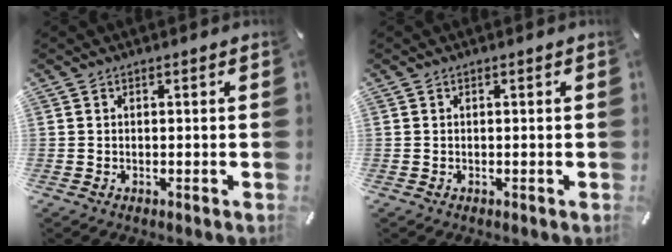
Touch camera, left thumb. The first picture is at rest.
{"total": 0.0}